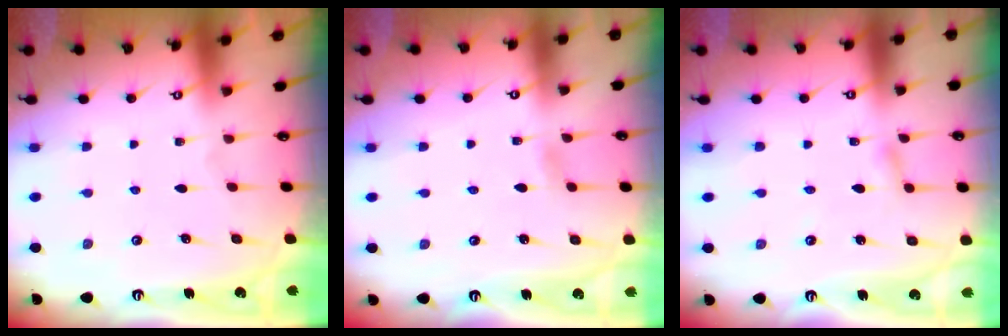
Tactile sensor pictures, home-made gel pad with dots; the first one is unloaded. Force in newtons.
{"total": 2.6, "press": 2.6, "slide": 0.3}
{"total": 2.4, "press": 2.4, "slide": 0.3}